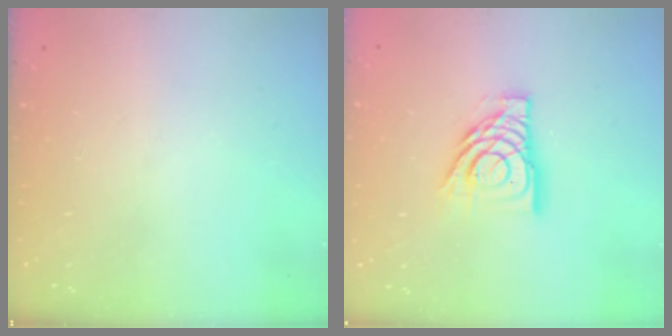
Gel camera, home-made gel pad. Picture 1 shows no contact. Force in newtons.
{"total": 12.2, "press": 12.2, "slide": 1.1}